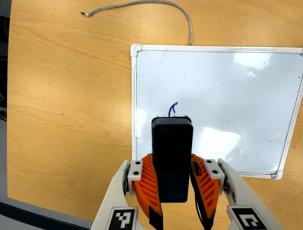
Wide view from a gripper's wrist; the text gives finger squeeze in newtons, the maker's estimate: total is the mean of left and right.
{"total": 8.4, "left": 7.1, "right": 9.8}